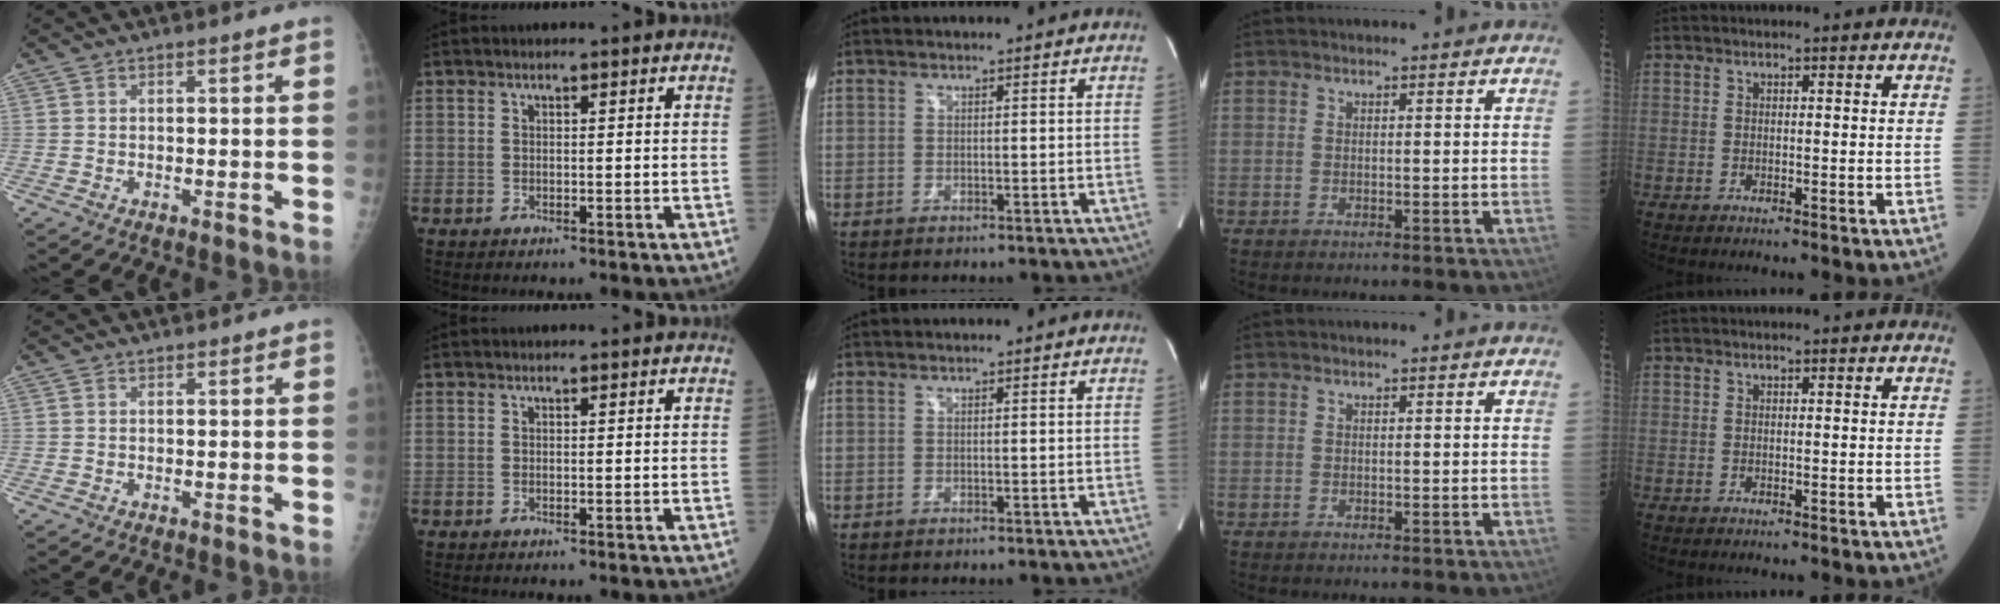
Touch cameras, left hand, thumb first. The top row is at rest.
{}